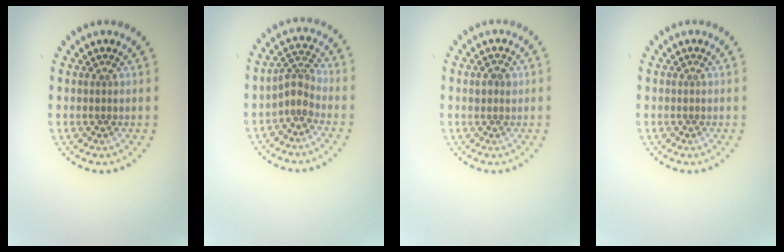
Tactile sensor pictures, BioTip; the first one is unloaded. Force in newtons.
{"total": 2.3, "press": 1.6, "slide": 1.7}
{"total": 1.2, "press": 1.1, "slide": 0.3}
{"total": 0.0}